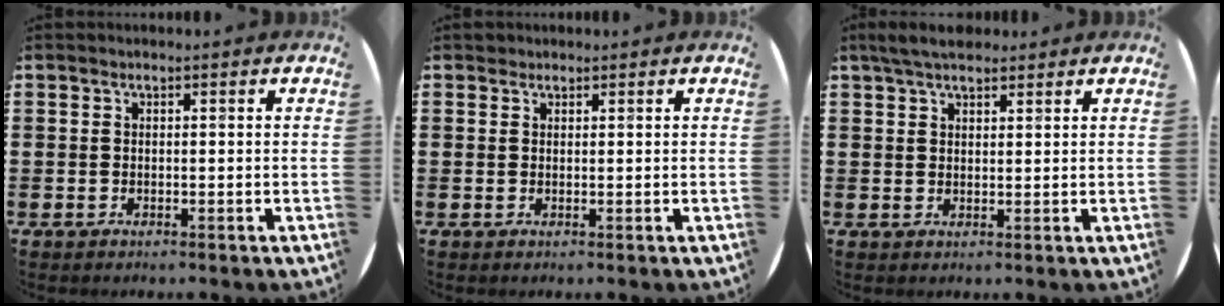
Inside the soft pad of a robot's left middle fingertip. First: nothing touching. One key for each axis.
{"total": 0.7, "fx": 0.6, "fy": 0.3, "fz": -0.1, "tx": 0.001, "ty": 0.003, "tz": 0.012}
{"total": 3.9, "fx": 3.3, "fy": 1.1, "fz": 1.7, "tx": -0.041, "ty": 0.000, "tz": 0.061}